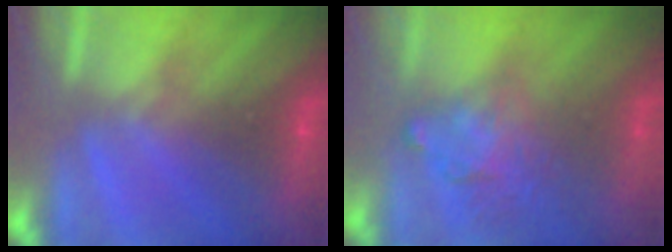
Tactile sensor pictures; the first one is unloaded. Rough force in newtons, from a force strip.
{"total": 3.5}